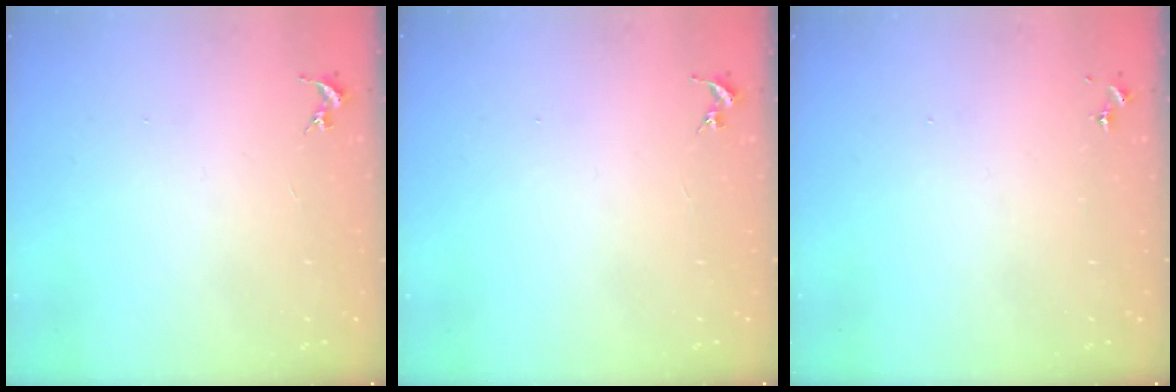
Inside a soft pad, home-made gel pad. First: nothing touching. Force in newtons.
{"total": 0.0}
{"total": 0.0}